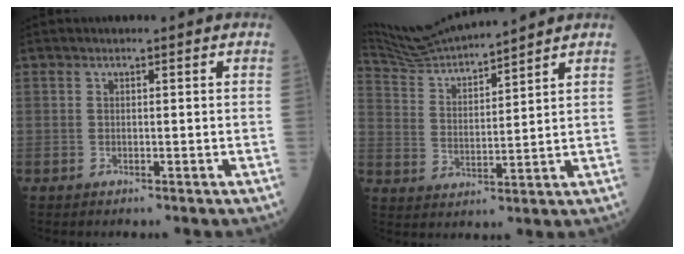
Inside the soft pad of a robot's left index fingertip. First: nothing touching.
{"total": 11.3, "force": [10.8, -0.5, 3.3], "torque": [-0.075, 0.014, 0.208]}